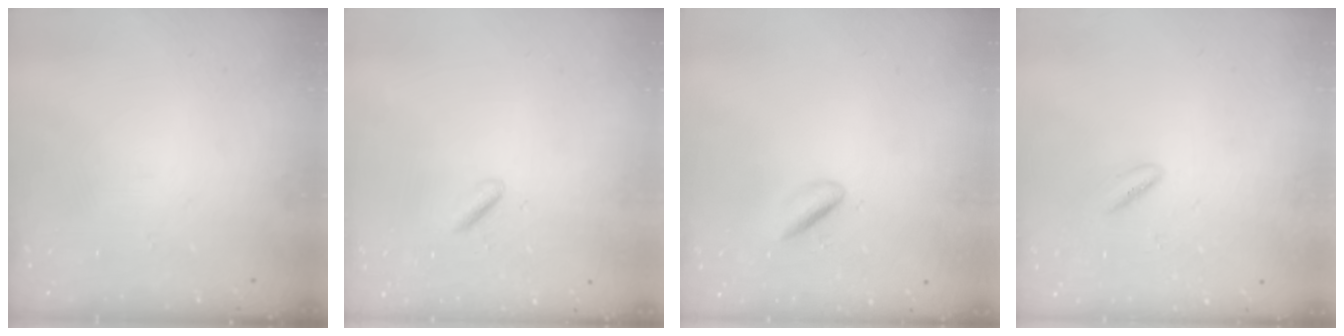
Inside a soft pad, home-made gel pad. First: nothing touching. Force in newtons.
{"total": 0.9, "press": 0.6, "slide": 0.6}
{"total": 1.8, "press": 1.7, "slide": 0.5}
{"total": 1.4, "press": 1.2, "slide": 0.7}